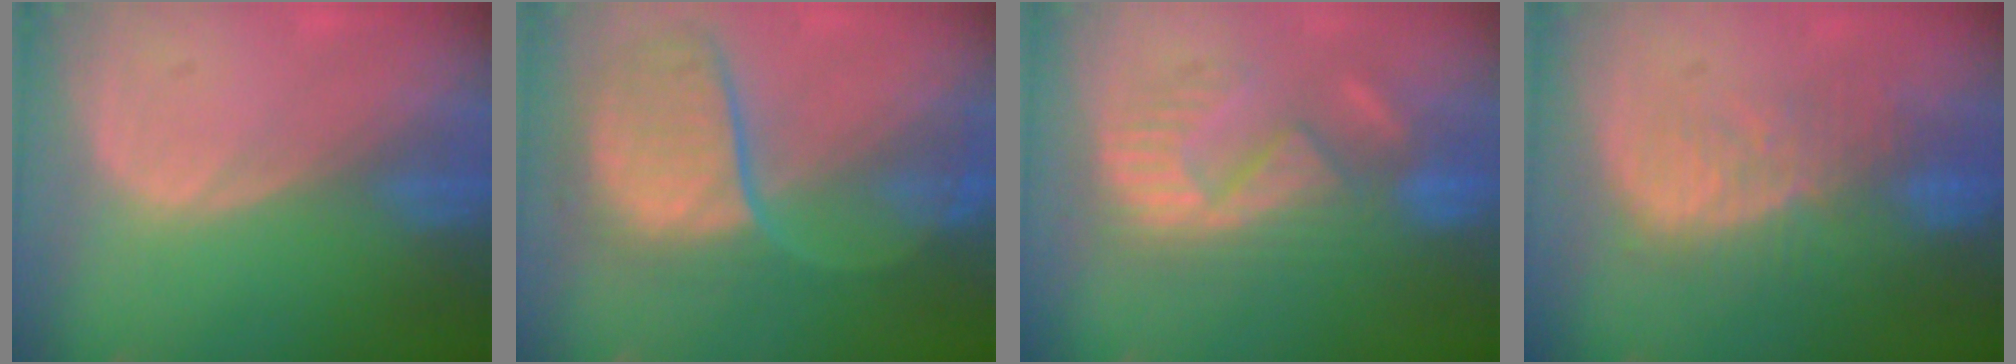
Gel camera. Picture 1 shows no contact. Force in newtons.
{"total": 10.2, "press": 9.5, "slide": 3.9}
{"total": 9.4, "press": 9.4, "slide": 0.4}
{"total": 10.1, "press": 8.5, "slide": 5.6}